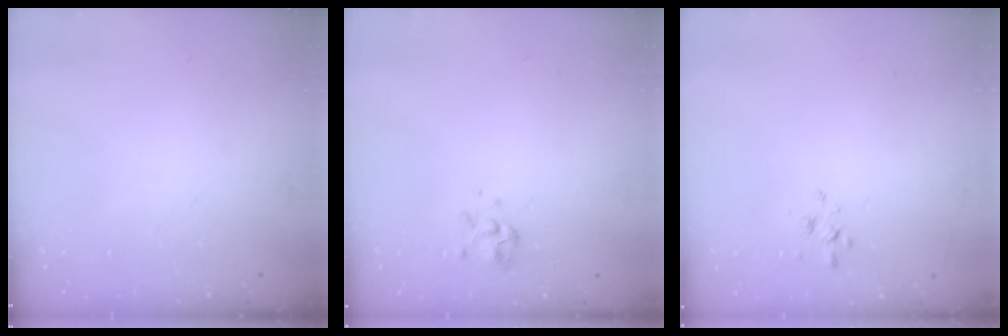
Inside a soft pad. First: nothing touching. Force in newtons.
{"total": 4.3, "press": 4.2, "slide": 0.7}
{"total": 1.8, "press": 1.7, "slide": 0.4}